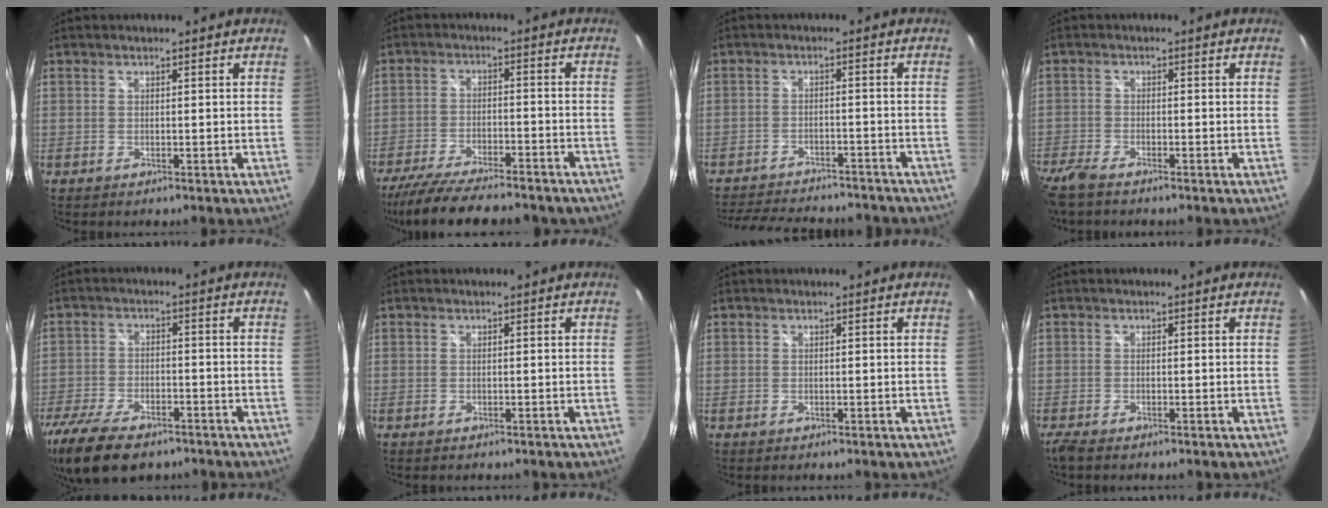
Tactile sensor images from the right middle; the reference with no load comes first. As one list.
[{"total": 19.3, "force": [-16.2, 4.2, 9.6], "torque": [-0.189, -0.037, -0.241]}, {"total": 18.1, "force": [-15.8, 5.0, 7.3], "torque": [-0.150, -0.010, -0.213]}, {"total": 6.3, "force": [-5.2, 1.5, 3.3], "torque": [-0.096, -0.027, -0.103]}, {"total": 16.5, "force": [-11.8, 6.9, 9.2], "torque": [-0.218, -0.042, -0.200]}, {"total": 0.0}, {"total": 0.0}, {"total": 1.7, "force": [-1.4, 0.2, 1.0], "torque": [-0.023, -0.008, -0.028]}]